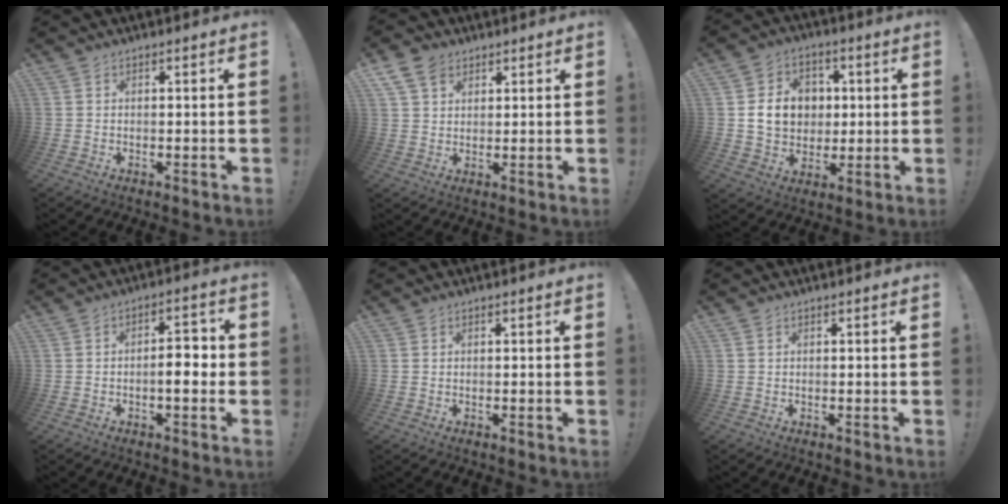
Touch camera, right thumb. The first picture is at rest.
{"total": 7.3, "force": [4.1, 5.1, 3.3], "torque": [-0.064, -0.008, 0.084]}
{"total": 12.5, "force": [1.7, 10.8, 6.1], "torque": [-0.084, 0.002, 0.043]}
{"total": 7.1, "force": [-1.3, 2.8, 6.4], "torque": [-0.086, 0.009, -0.026]}
{"total": 0.0}
{"total": 0.0}